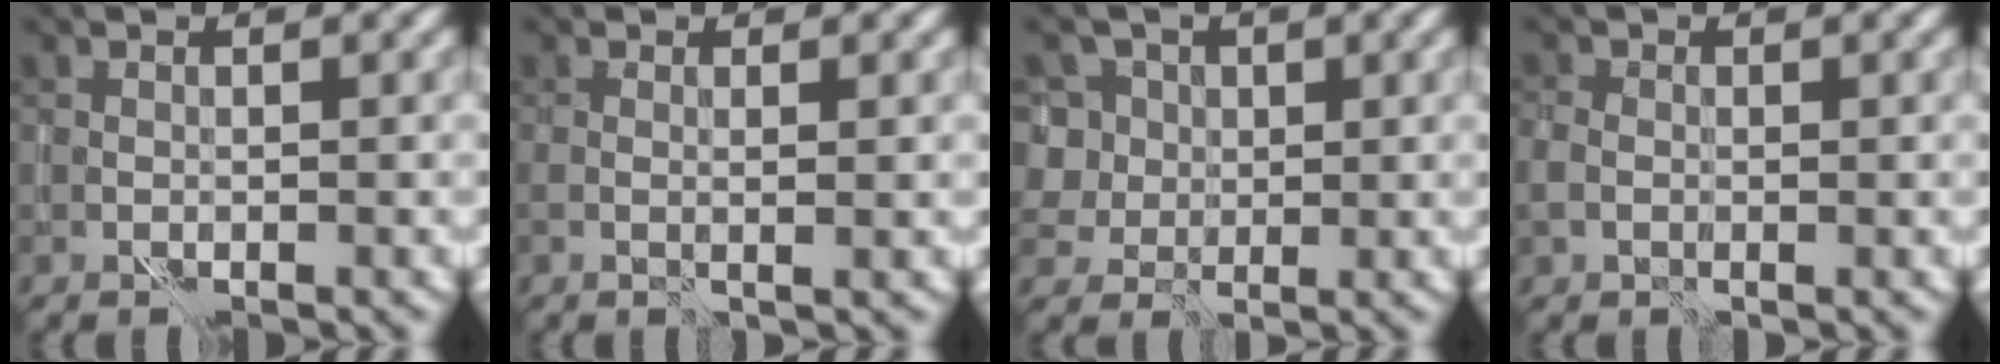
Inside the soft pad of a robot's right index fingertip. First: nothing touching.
{"total": 1.5, "force": [0.1, 0.3, 1.4], "torque": [-0.020, 0.001, 0.000]}
{"total": 7.7, "force": [2.8, 6.4, 3.3], "torque": [-0.070, 0.028, 0.030]}
{"total": 2.4, "force": [-0.4, 1.9, 1.4], "torque": [-0.032, -0.003, -0.010]}